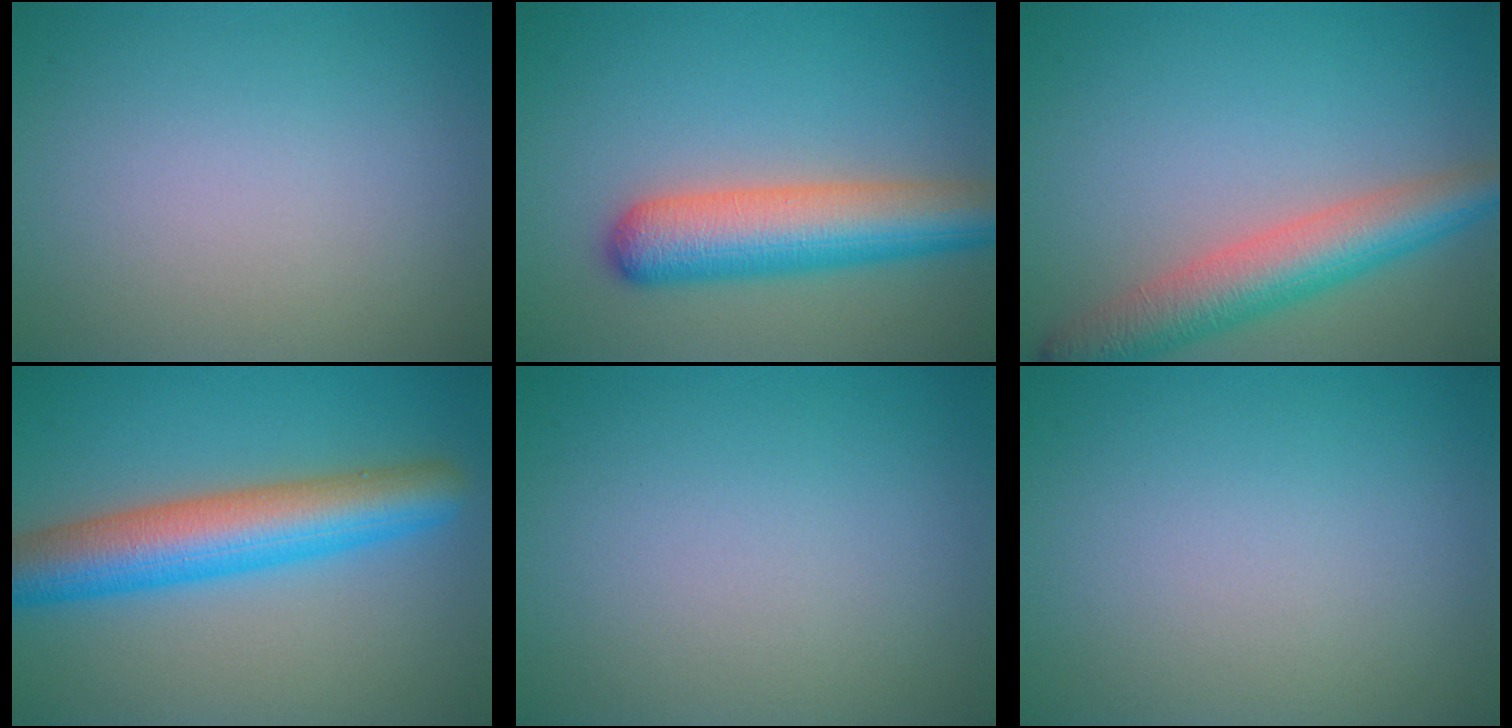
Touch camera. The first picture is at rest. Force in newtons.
{"total": 7.2, "press": 7.2, "slide": 0.3}
{"total": 6.2, "press": 6.2, "slide": 0.2}
{"total": 8.0, "press": 8.0, "slide": 0.2}
{"total": 0.0}
{"total": 0.0}